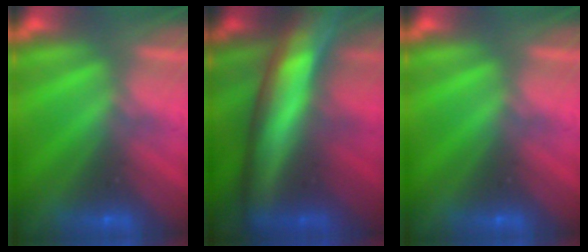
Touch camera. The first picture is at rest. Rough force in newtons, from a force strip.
{"total": 8.8}
{"total": 0.0}